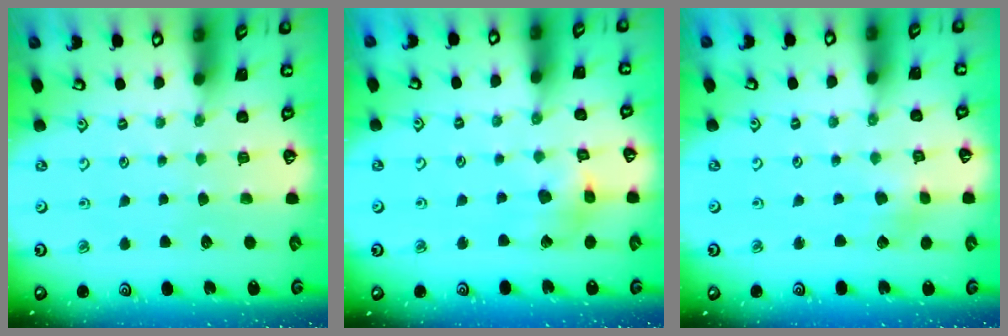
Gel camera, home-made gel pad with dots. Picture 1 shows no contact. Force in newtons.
{"total": 8.7, "press": 8.6, "slide": 1.1}
{"total": 2.5, "press": 2.5, "slide": 0.3}